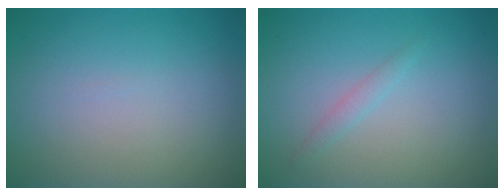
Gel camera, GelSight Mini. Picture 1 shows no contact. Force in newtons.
{"total": 1.0, "press": 1.0, "slide": 0.1}